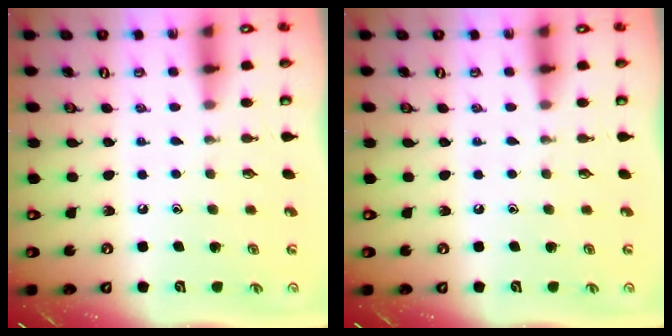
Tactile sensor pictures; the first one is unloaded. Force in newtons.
{"total": 0.0}